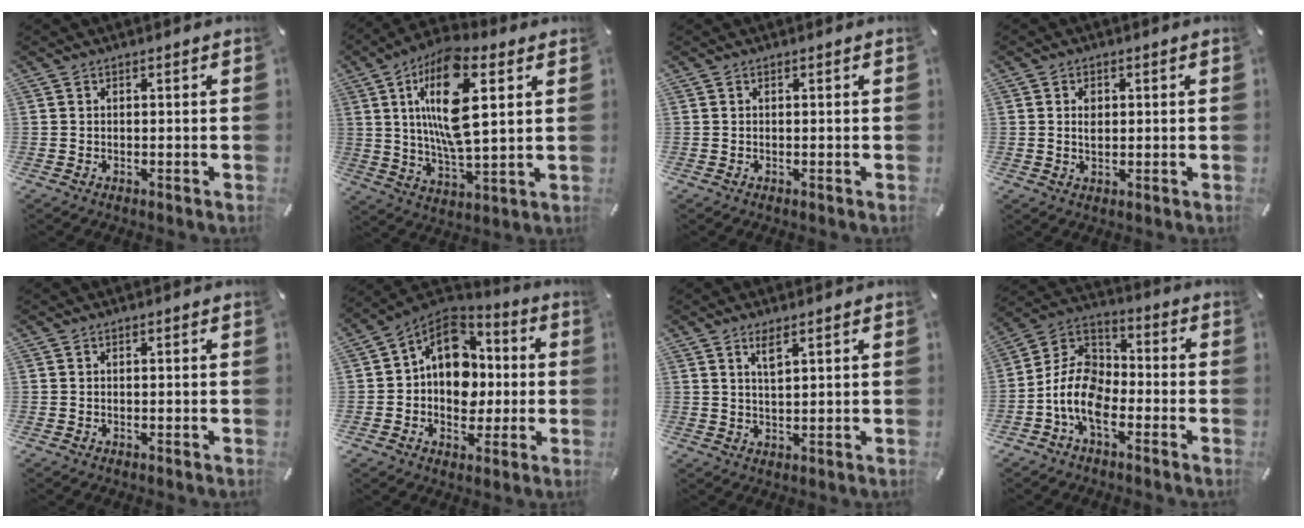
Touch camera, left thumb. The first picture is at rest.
{"total": 18.1, "force": [5.9, 7.1, 15.6], "torque": [-0.305, -0.007, 0.093]}
{"total": 0.0}
{"total": 2.6, "force": [0.5, 1.8, 1.7], "torque": [-0.022, 0.000, 0.004]}
{"total": 0.0}
{"total": 13.4, "force": [1.1, 11.0, 7.6], "torque": [-0.118, -0.004, 0.025]}
{"total": 3.4, "force": [2.1, 0.8, 2.5], "torque": [-0.055, 0.001, 0.038]}
{"total": 11.3, "force": [-6.1, 6.7, 6.8], "torque": [-0.158, 0.012, -0.121]}